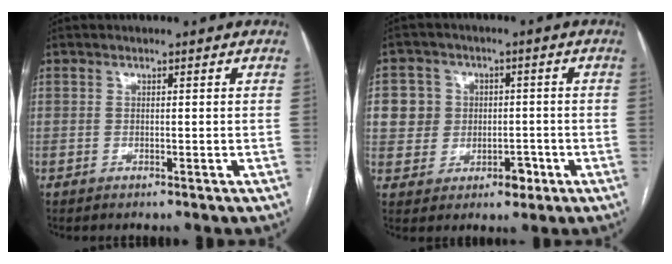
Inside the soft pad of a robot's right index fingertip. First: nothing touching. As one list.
[{"total": 7.2, "force": [0.0, 7.0, 1.6], "torque": [-0.021, 0.023, 0.011]}]